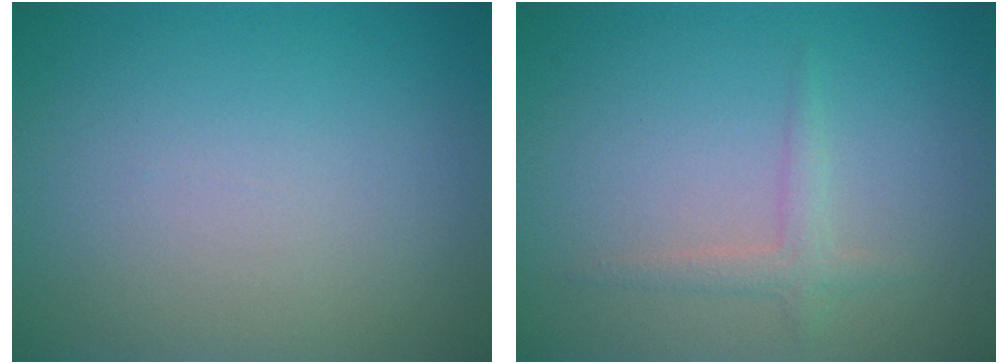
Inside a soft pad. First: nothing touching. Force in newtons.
{"total": 1.5, "press": 1.5, "slide": 0.0}